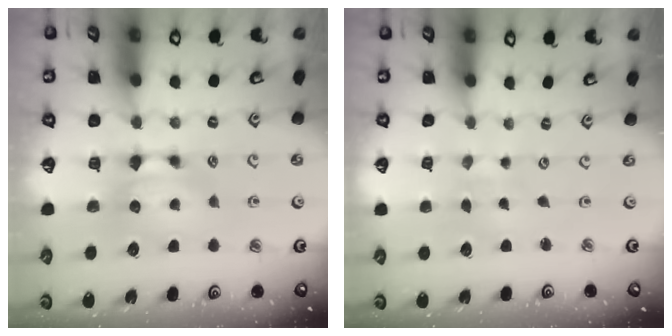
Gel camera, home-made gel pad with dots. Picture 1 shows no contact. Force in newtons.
{"total": 5.1, "press": 5.1, "slide": 0.2}